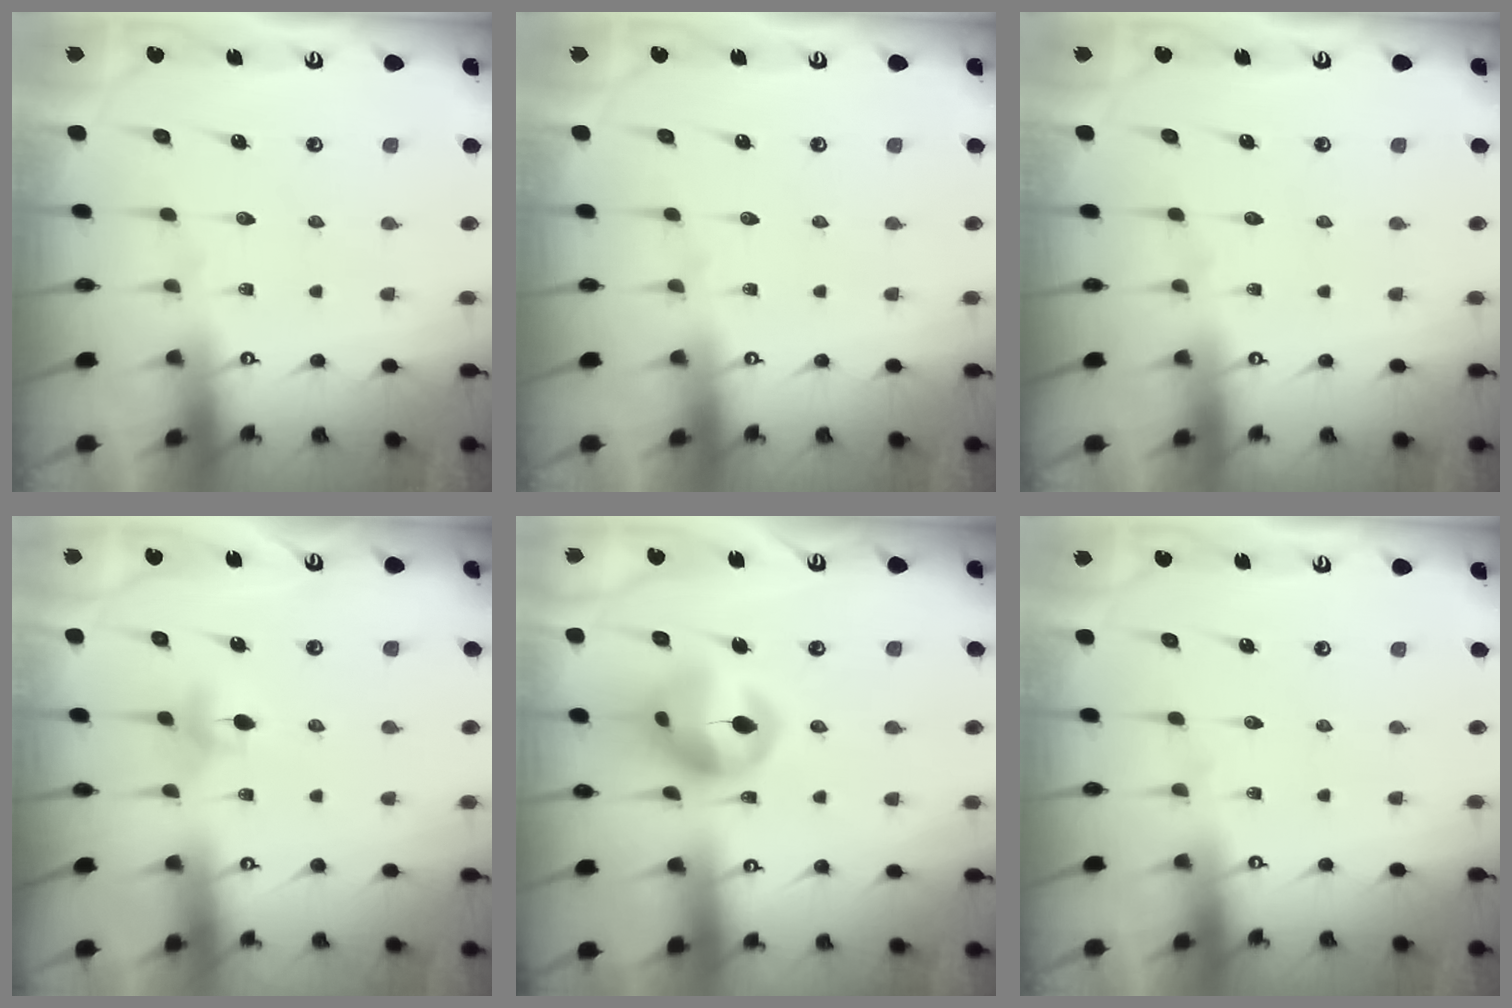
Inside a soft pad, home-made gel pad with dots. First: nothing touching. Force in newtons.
{"total": 0.0}
{"total": 0.0}
{"total": 4.3, "press": 4.2, "slide": 0.7}
{"total": 14.2, "press": 14.1, "slide": 1.5}
{"total": 0.0}